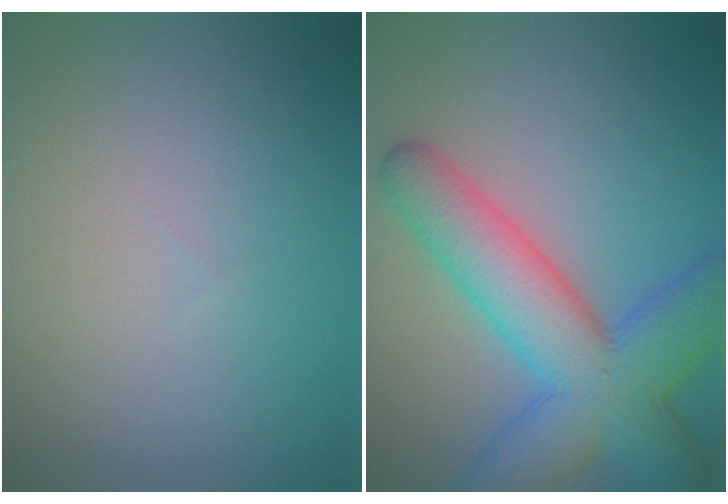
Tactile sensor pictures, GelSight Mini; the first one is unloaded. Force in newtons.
{"total": 9.9, "press": 9.9, "slide": 0.3}